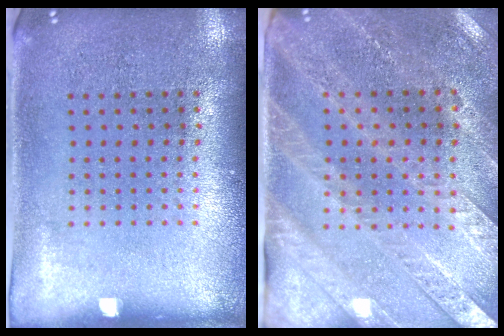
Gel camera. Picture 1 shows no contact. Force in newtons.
{"total": 2.8, "press": 2.6, "slide": 1.0}